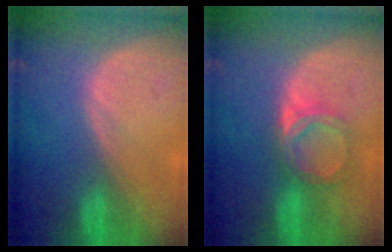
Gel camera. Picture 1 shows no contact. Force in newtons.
{"total": 5.2, "press": 4.6, "slide": 2.4}